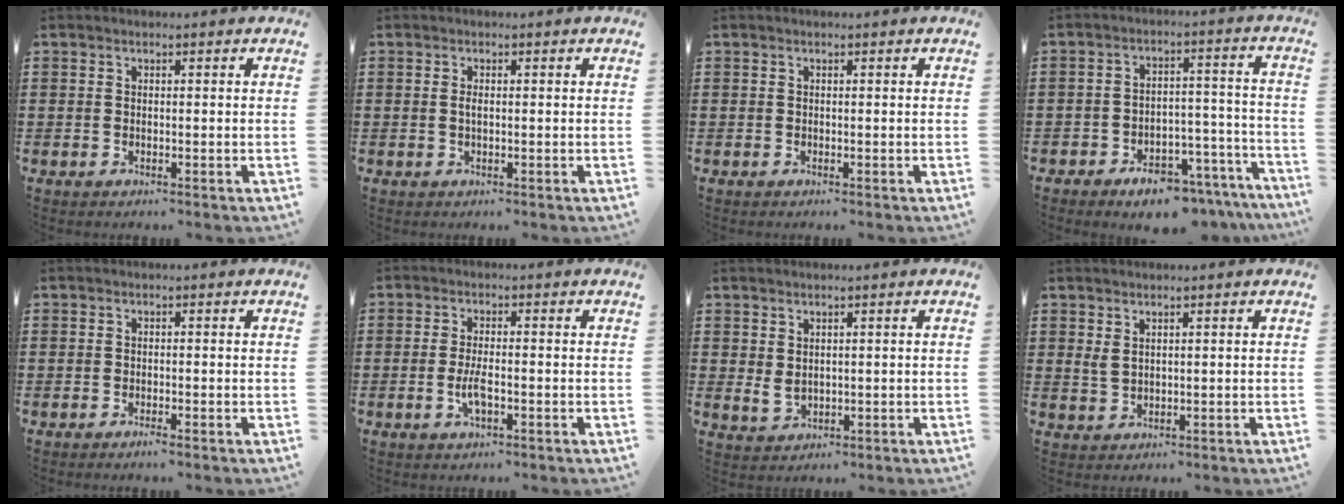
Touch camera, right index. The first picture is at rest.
{"total": 1.1, "force": [0.0, 0.4, 1.0], "torque": [-0.020, 0.002, -0.001]}
{"total": 0.0}
{"total": 6.6, "force": [-5.9, 2.1, 2.3], "torque": [-0.030, 0.028, -0.107]}
{"total": 0.8, "force": [-0.7, 0.0, 0.4], "torque": [-0.010, -0.003, -0.014]}
{"total": 3.4, "force": [-1.0, 0.9, 3.1], "torque": [-0.067, -0.004, -0.022]}
{"total": 2.1, "force": [0.9, 1.3, 1.3], "torque": [-0.037, -0.002, 0.016]}
{"total": 2.0, "force": [1.4, 0.9, 1.1], "torque": [-0.026, 0.003, 0.026]}